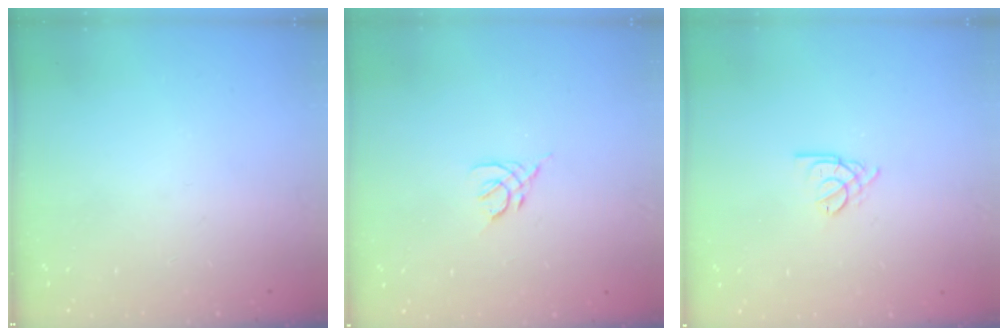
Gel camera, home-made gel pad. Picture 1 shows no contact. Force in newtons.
{"total": 2.8, "press": 2.8, "slide": 0.7}
{"total": 2.3, "press": 2.3, "slide": 0.5}